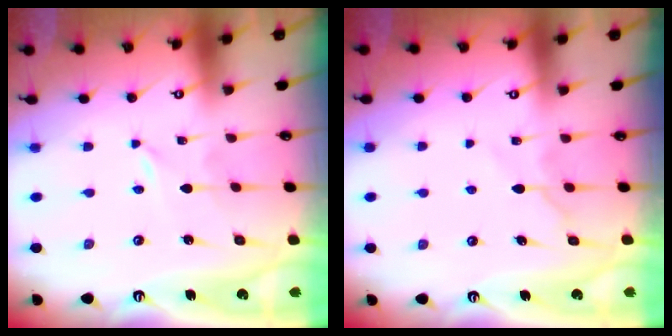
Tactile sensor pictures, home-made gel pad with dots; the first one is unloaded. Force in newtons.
{"total": 5.8, "press": 5.8, "slide": 0.7}